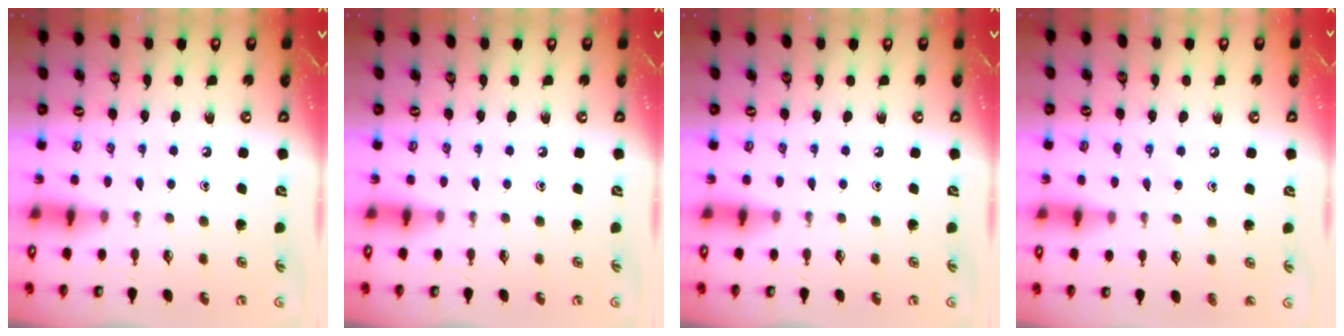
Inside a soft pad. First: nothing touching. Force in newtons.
{"total": 0.0}
{"total": 0.0}
{"total": 5.3, "press": 5.3, "slide": 0.5}